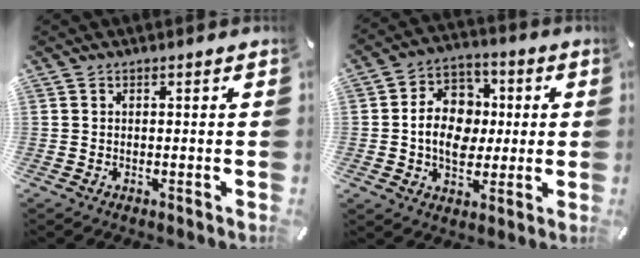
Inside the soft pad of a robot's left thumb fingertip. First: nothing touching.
{"total": 12.0, "force": [-0.6, 10.0, 6.7], "torque": [-0.114, 0.020, -0.007]}